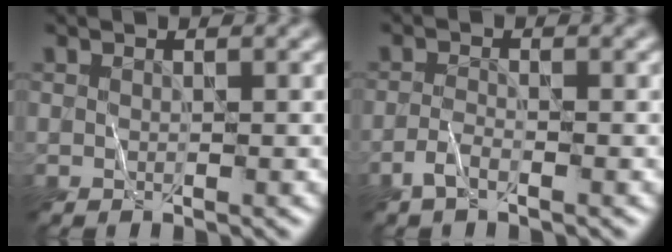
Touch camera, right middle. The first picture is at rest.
{"total": 1.4, "force": [-0.9, 0.4, 1.0], "torque": [-0.022, 0.002, -0.021]}